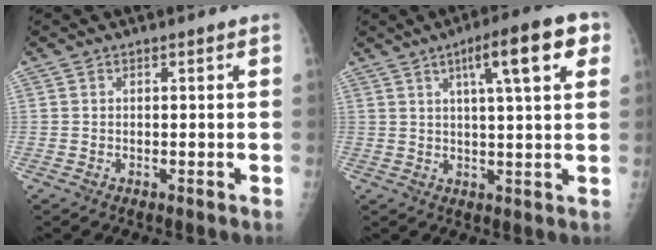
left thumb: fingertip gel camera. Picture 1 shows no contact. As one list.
[{"total": 11.7, "force": [4.9, 2.2, 10.4], "torque": [-0.143, 0.002, 0.065]}]